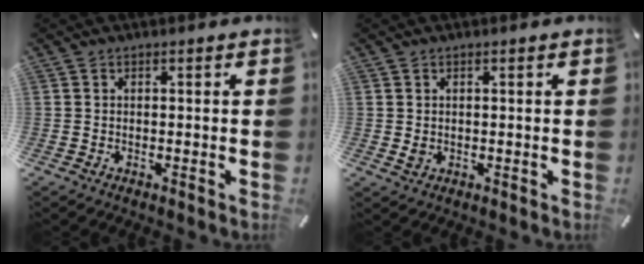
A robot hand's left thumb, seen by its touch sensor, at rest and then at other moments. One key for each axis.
{"total": 1.2, "fx": 0.1, "fy": 1.0, "fz": 0.6, "tx": -0.005, "ty": -0.001, "tz": 0.001}